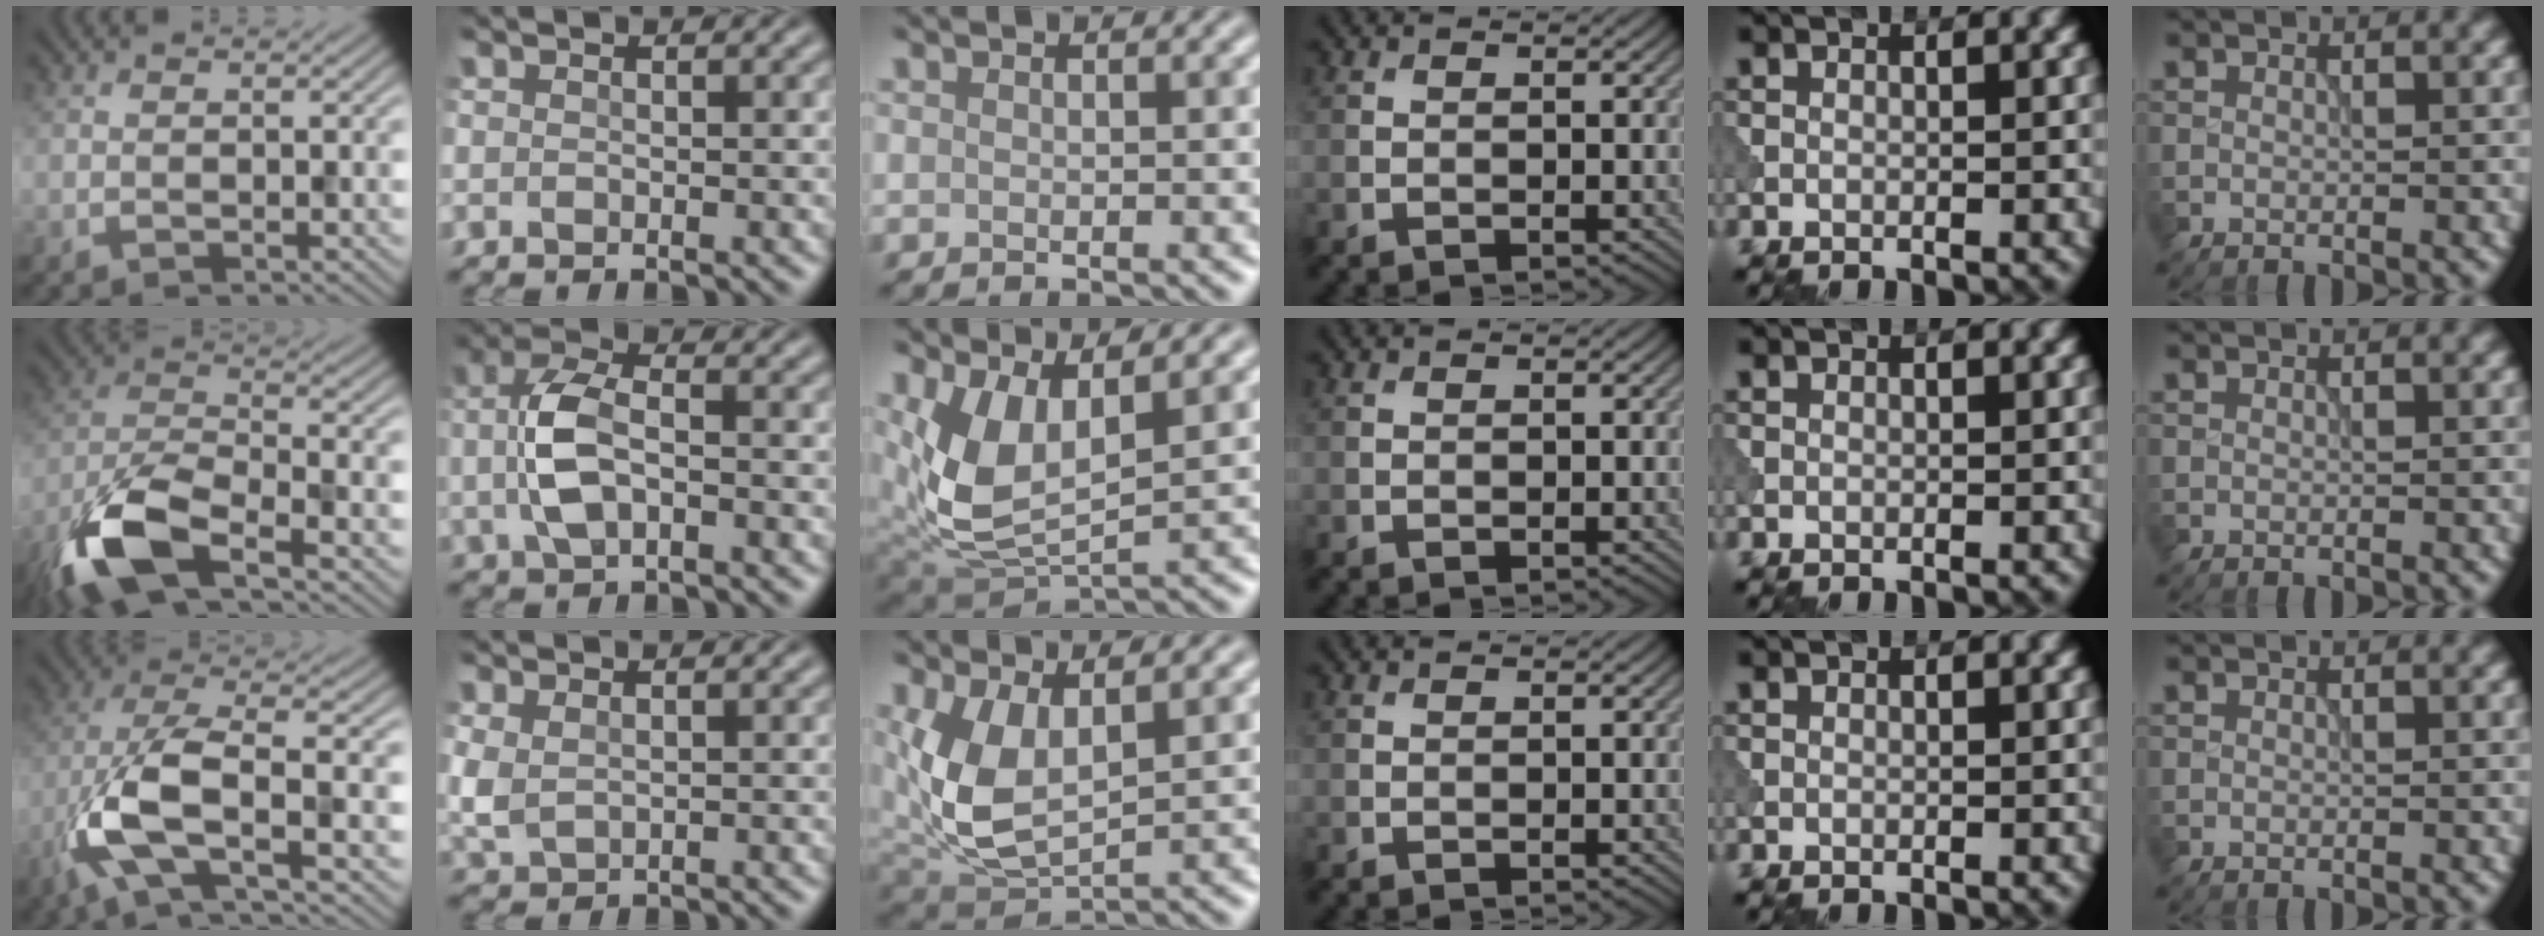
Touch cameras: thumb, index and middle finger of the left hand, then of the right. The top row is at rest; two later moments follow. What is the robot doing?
{"motion": "wipe", "object": "makeup brush"}